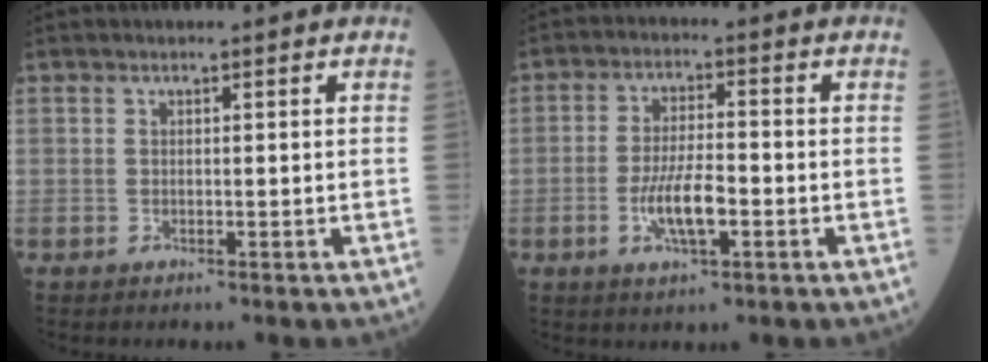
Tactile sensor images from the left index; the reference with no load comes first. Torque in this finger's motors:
{"motor_torque": [1.01, 0.16, 0.22, 0.06]}